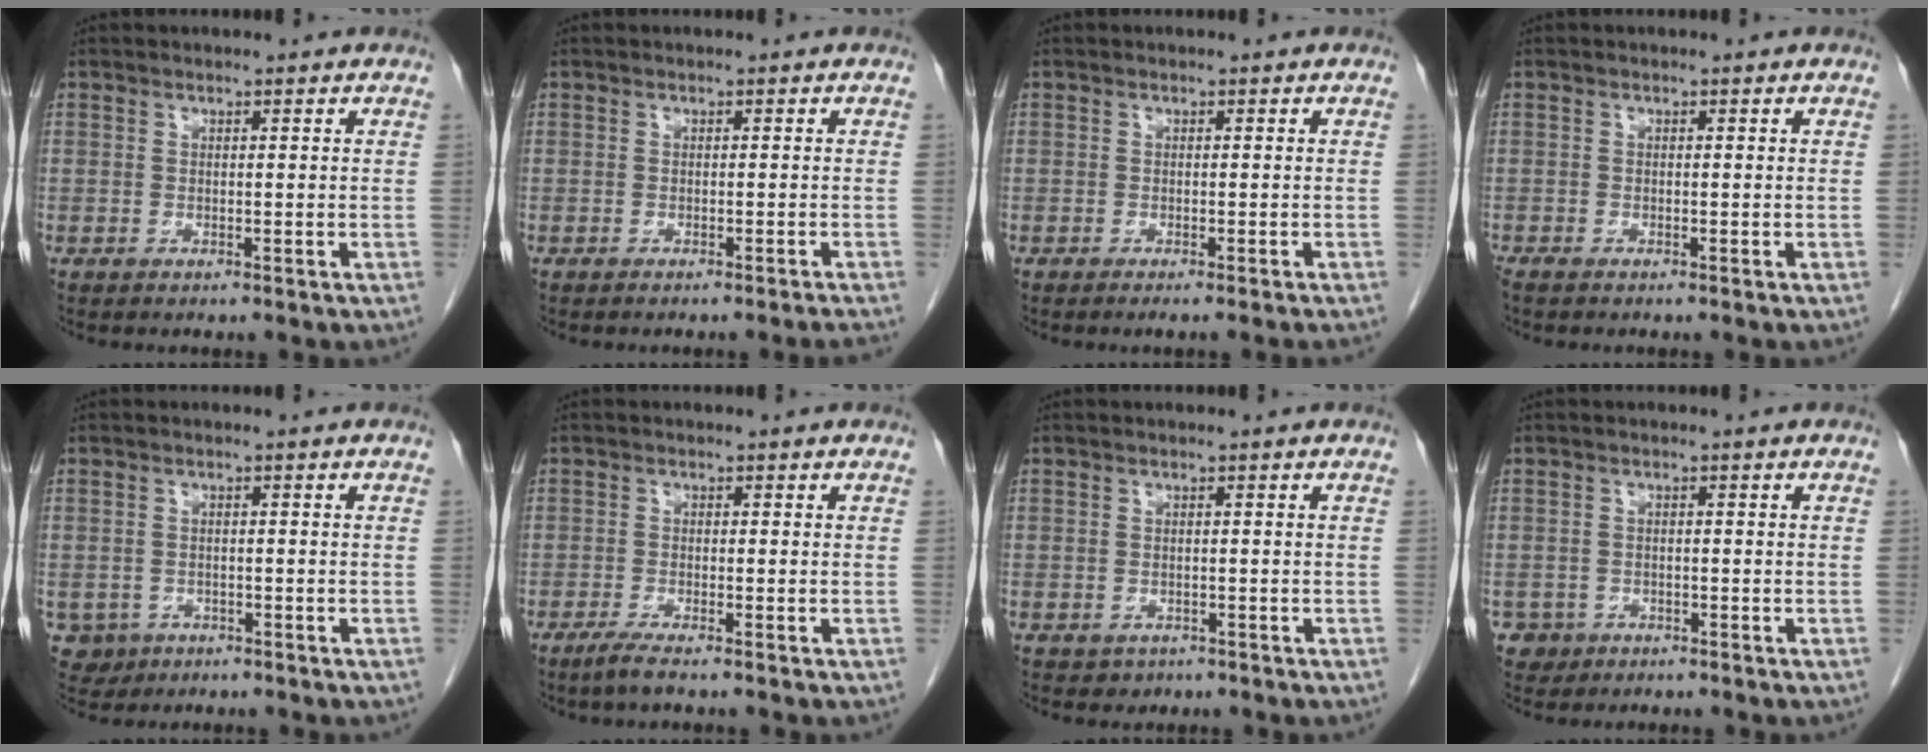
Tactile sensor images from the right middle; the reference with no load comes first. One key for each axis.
{"total": 2.9, "fx": -2.6, "fy": -0.9, "fz": 1.1, "tx": -0.009, "ty": 0.004, "tz": -0.033}
{"total": 2.4, "fx": -2.0, "fy": -0.5, "fz": 1.2, "tx": -0.011, "ty": 0.003, "tz": -0.026}
{"total": 0.9, "fx": -0.8, "fy": 0.2, "fz": 0.4, "tx": -0.014, "ty": -0.004, "tz": -0.016}
{"total": 3.8, "fx": -1.9, "fy": 3.2, "fz": 0.6, "tx": -0.009, "ty": 0.004, "tz": -0.027}
{"total": 2.3, "fx": -1.7, "fy": -0.2, "fz": 1.5, "tx": -0.039, "ty": -0.007, "tz": -0.037}
{"total": 1.4, "fx": -0.8, "fy": 1.2, "fz": 0.2, "tx": -0.007, "ty": 0.004, "tz": -0.005}
{"total": 2.5, "fx": -1.3, "fy": 2.1, "fz": -0.1, "tx": 0.001, "ty": 0.010, "tz": -0.022}